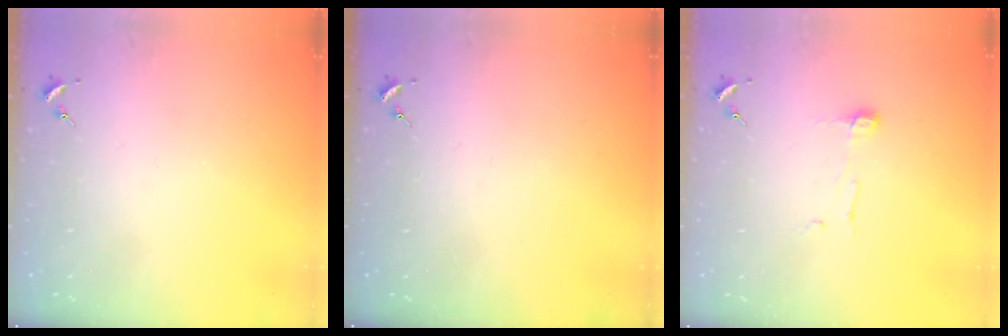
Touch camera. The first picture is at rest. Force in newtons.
{"total": 0.0}
{"total": 5.6, "press": 5.6, "slide": 0.3}